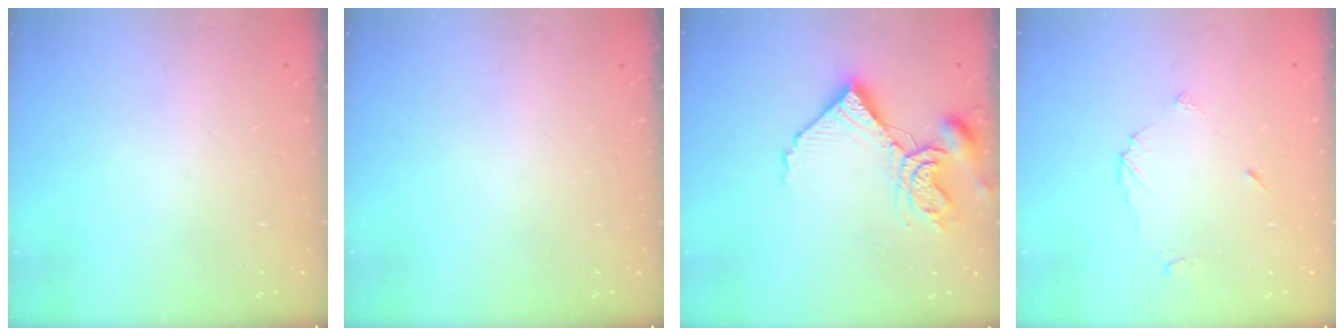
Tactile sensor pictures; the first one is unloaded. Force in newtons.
{"total": 0.0}
{"total": 12.5, "press": 12.4, "slide": 1.5}
{"total": 3.7, "press": 3.7, "slide": 0.4}